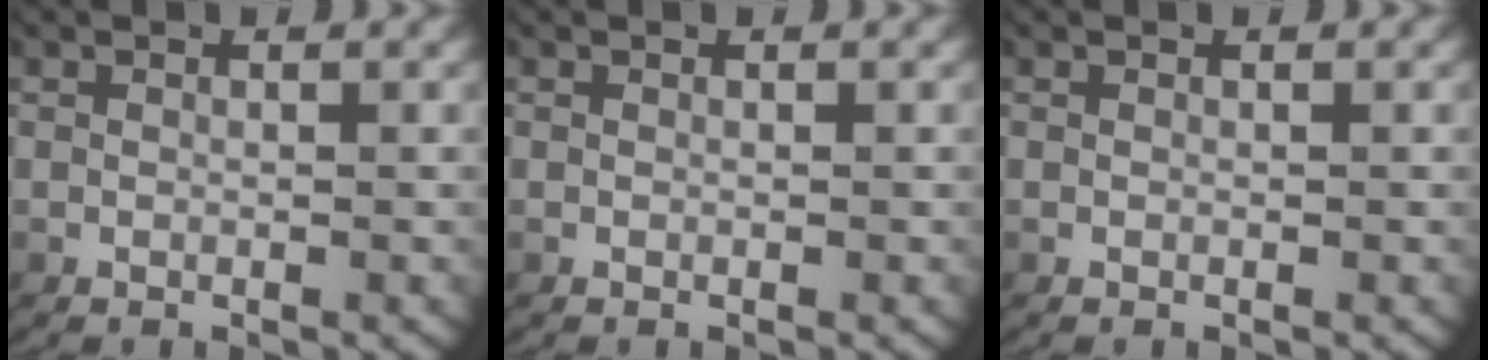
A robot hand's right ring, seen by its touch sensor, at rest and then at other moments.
{"total": 0.0}
{"total": 0.0}